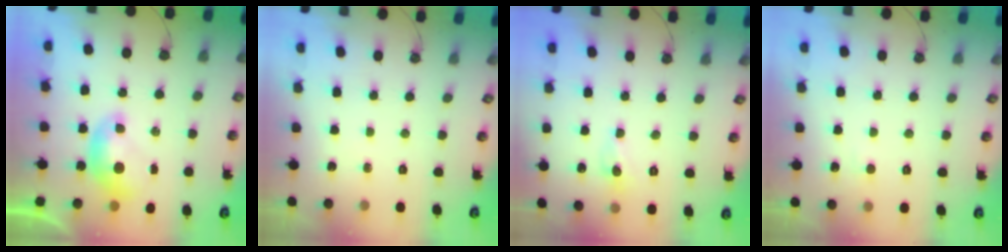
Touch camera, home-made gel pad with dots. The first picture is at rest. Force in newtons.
{"total": 0.0}
{"total": 0.6, "press": 0.5, "slide": 0.4}
{"total": 2.3, "press": 2.3, "slide": 0.4}